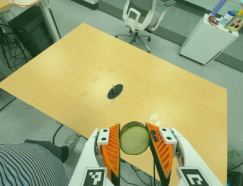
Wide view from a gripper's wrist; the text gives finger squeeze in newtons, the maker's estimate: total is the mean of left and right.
{"total": 11.4, "left": 10.5, "right": 12.3}